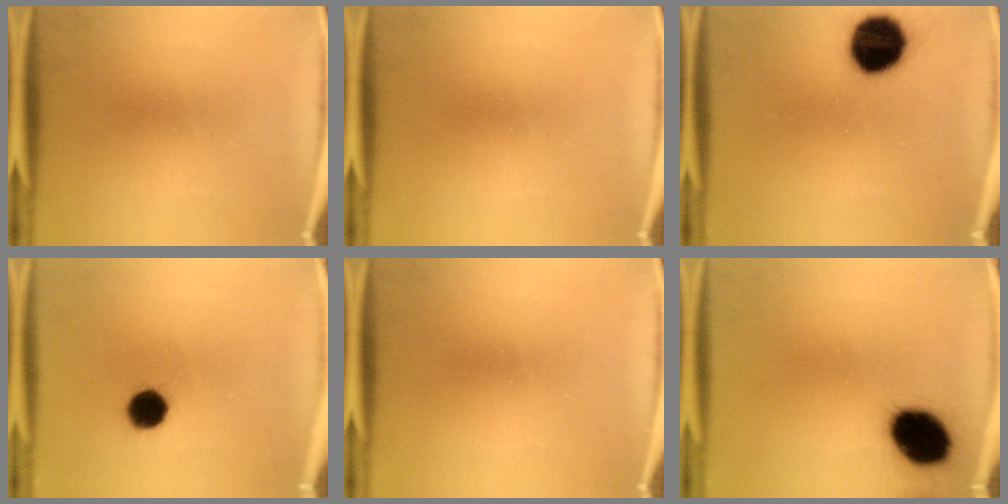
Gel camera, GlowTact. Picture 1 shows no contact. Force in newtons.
{"total": 0.0}
{"total": 15.0}
{"total": 7.2}
{"total": 0.0}
{"total": 14.5}